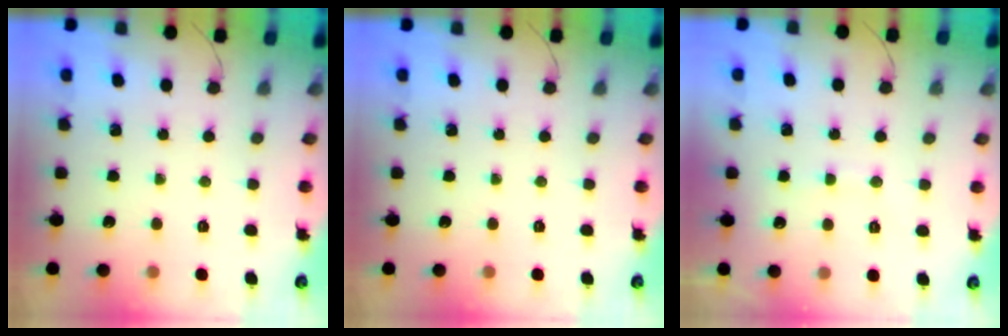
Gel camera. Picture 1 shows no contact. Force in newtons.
{"total": 0.0}
{"total": 6.0, "press": 5.9, "slide": 0.9}